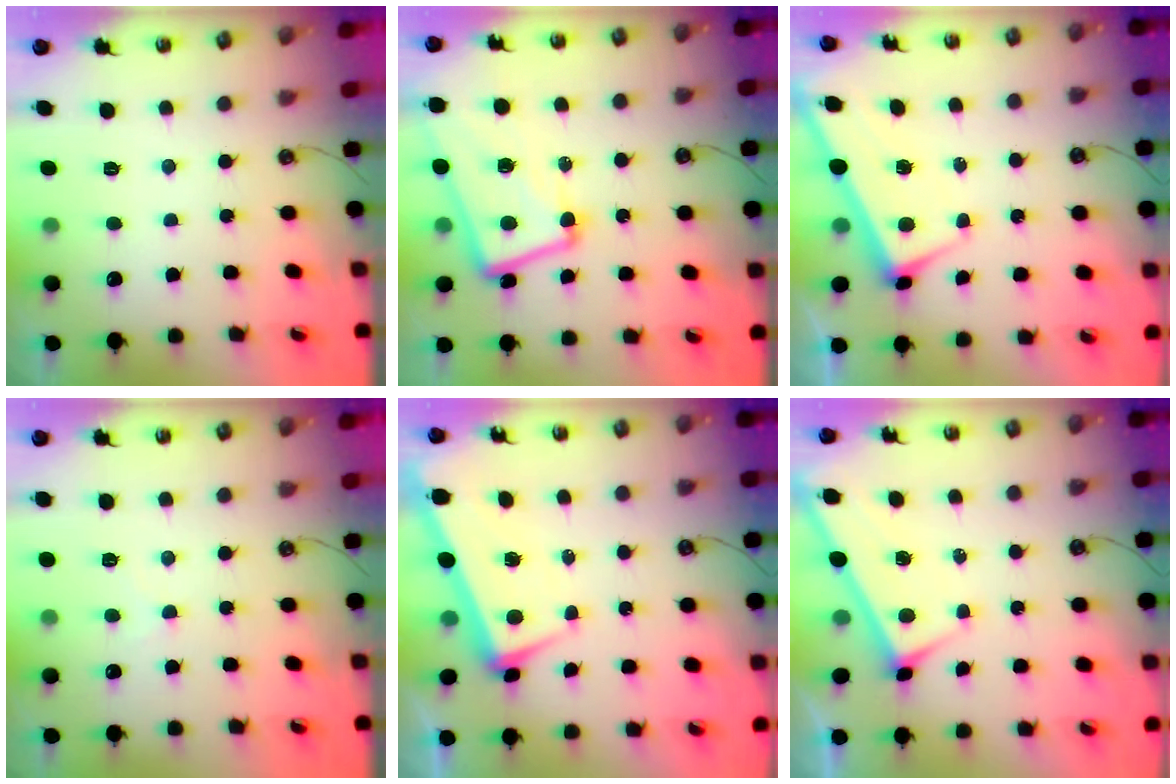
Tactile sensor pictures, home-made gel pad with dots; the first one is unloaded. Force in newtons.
{"total": 12.2, "press": 12.0, "slide": 2.0}
{"total": 2.5, "press": 2.5, "slide": 0.2}
{"total": 1.5, "press": 1.4, "slide": 0.3}
{"total": 1.4, "press": 1.1, "slide": 0.8}
{"total": 3.0, "press": 3.0, "slide": 0.2}